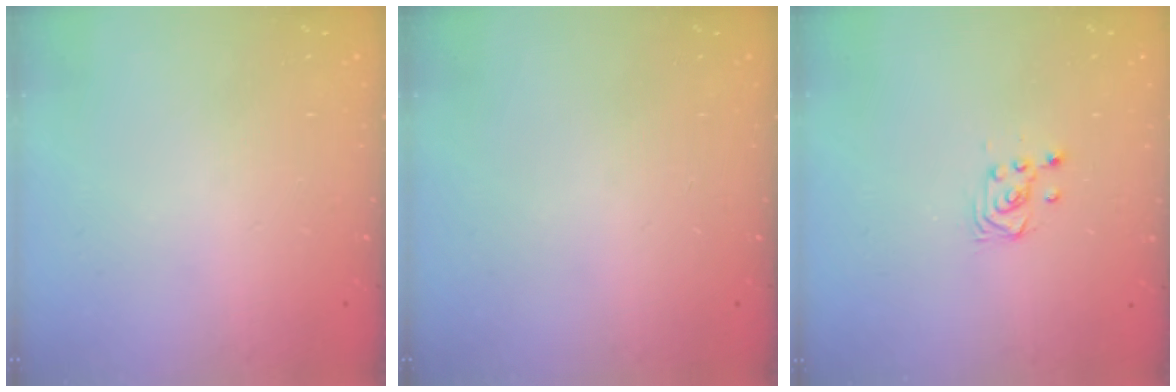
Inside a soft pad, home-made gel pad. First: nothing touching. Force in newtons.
{"total": 0.0}
{"total": 3.5, "press": 3.4, "slide": 0.8}